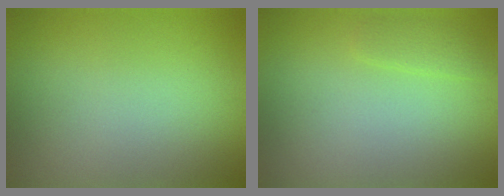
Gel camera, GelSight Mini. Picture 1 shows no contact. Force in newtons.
{"total": 1.2, "press": 1.2, "slide": 0.2}